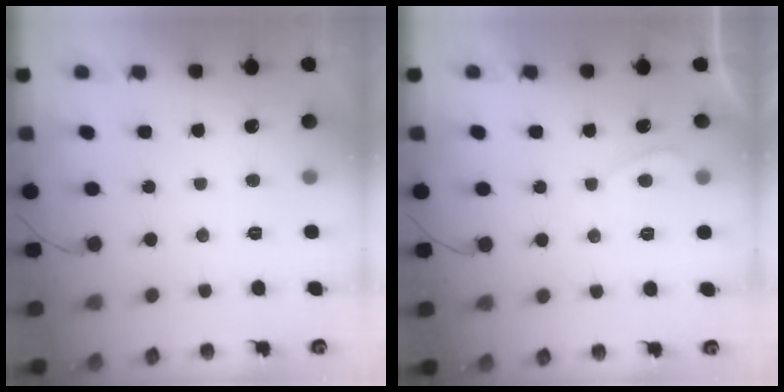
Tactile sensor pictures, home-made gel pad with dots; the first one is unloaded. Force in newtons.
{"total": 0.8, "press": 0.7, "slide": 0.5}